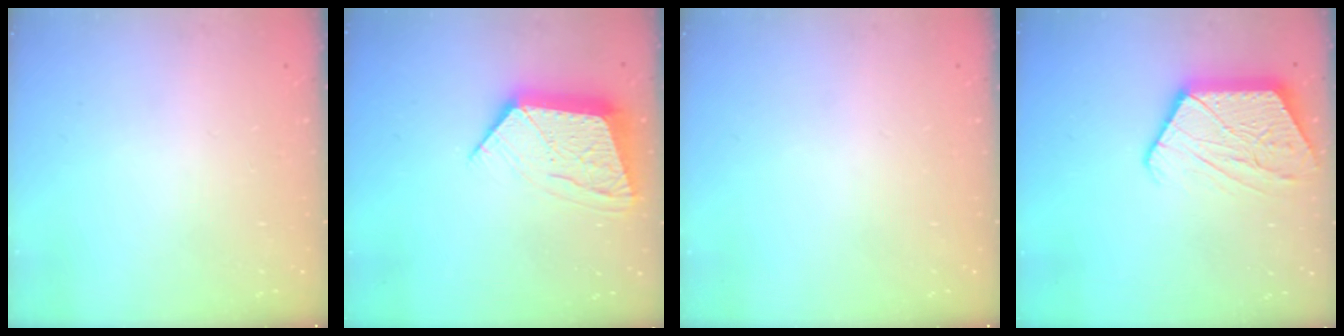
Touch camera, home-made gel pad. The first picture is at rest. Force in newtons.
{"total": 13.2, "press": 13.1, "slide": 1.1}
{"total": 0.0}
{"total": 13.8, "press": 13.8, "slide": 1.0}